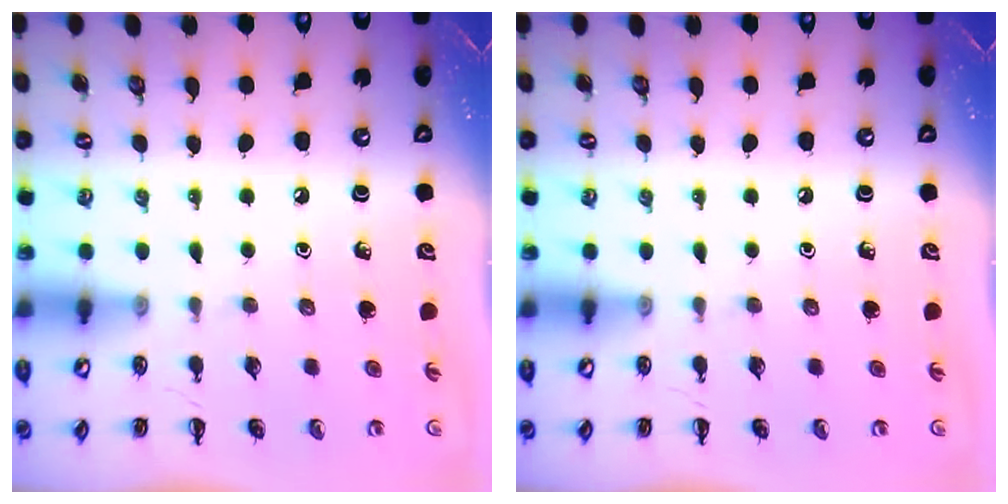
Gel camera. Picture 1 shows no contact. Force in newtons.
{"total": 0.0}